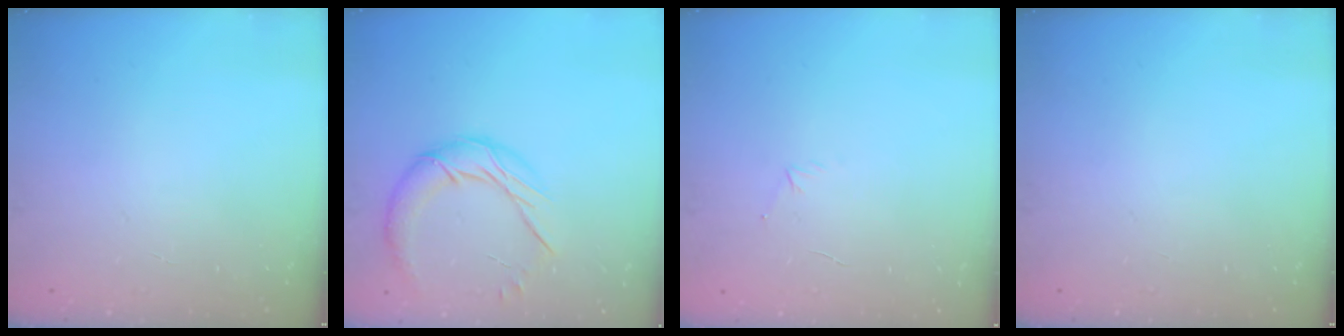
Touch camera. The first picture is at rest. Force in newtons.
{"total": 11.8, "press": 11.7, "slide": 0.8}
{"total": 3.2, "press": 3.1, "slide": 0.8}
{"total": 0.0}